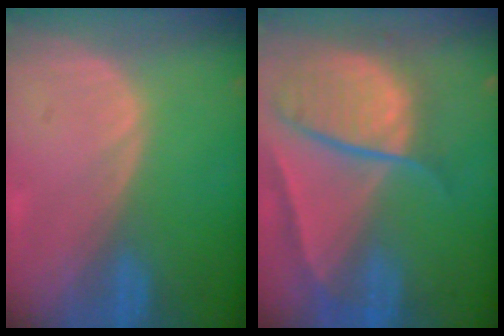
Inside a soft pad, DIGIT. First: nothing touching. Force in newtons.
{"total": 10.6, "press": 8.9, "slide": 5.8}